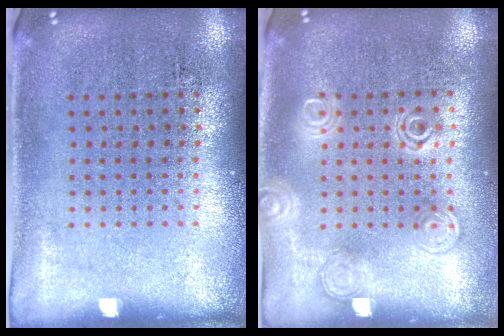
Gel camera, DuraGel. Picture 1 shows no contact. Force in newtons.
{"total": 1.2, "press": 1.2, "slide": 0.1}